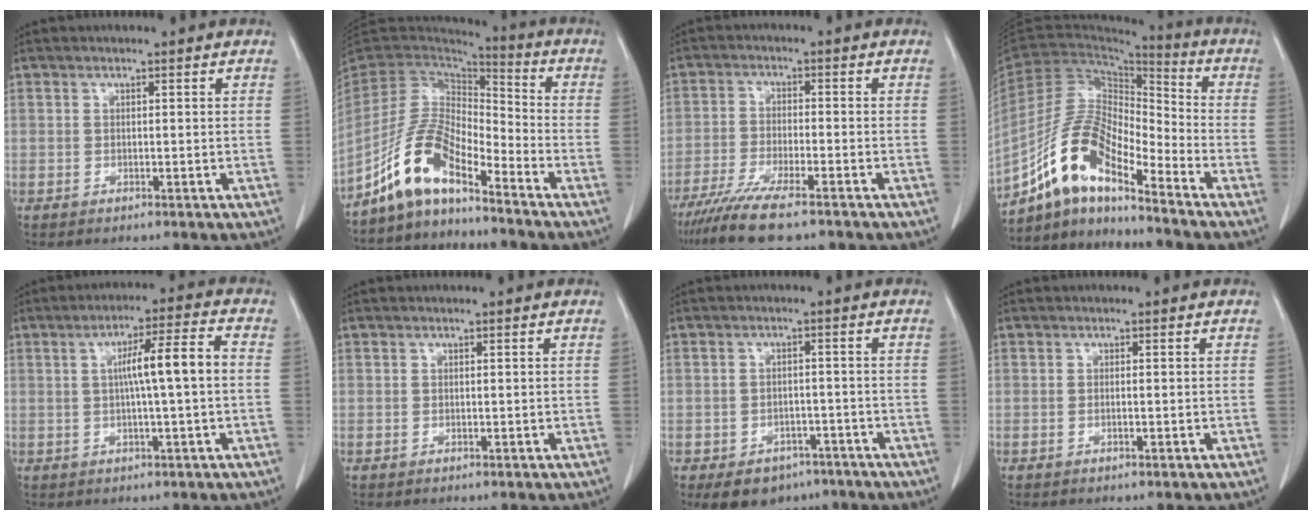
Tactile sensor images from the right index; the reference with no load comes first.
{"total": 11.4, "force": [-8.2, 3.5, 7.1], "torque": [-0.154, 0.022, -0.159]}
{"total": 10.9, "force": [-8.4, 1.6, 6.7], "torque": [-0.118, -0.026, -0.140]}
{"total": 13.6, "force": [-10.0, 3.6, 8.6], "torque": [-0.175, 0.022, -0.185]}
{"total": 8.3, "force": [0.4, 0.3, 8.3], "torque": [-0.134, 0.017, 0.005]}
{"total": 0.0}
{"total": 8.7, "force": [-5.6, 6.0, 3.0], "torque": [-0.045, 0.014, -0.073]}
{"total": 0.9, "force": [-0.2, 0.2, 0.8], "torque": [-0.020, 0.003, 0.002]}